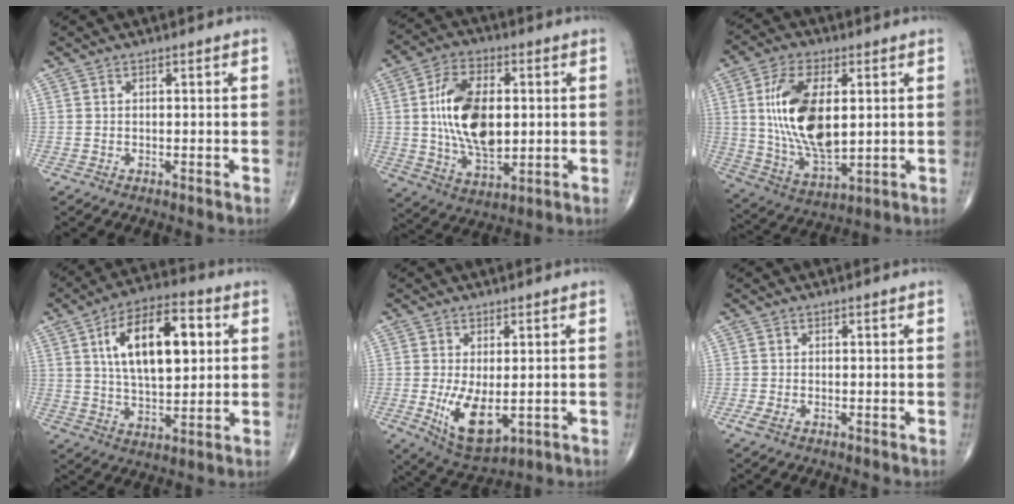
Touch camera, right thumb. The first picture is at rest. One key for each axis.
{"total": 16.6, "fx": 1.4, "fy": 9.2, "fz": 13.7, "tx": -0.235, "ty": -0.006, "tz": 0.030}
{"total": 17.5, "fx": 3.5, "fy": 7.8, "fz": 15.3, "tx": -0.302, "ty": -0.022, "tz": 0.080}
{"total": 17.5, "fx": 4.5, "fy": 8.3, "fz": 14.7, "tx": -0.225, "ty": 0.002, "tz": 0.075}
{"total": 9.1, "fx": -1.3, "fy": 4.4, "fz": 7.8, "tx": -0.132, "ty": -0.025, "tz": -0.006}
{"total": 1.3, "fx": -0.6, "fy": 0.4, "fz": 1.0, "tx": -0.029, "ty": -0.003, "tz": -0.013}